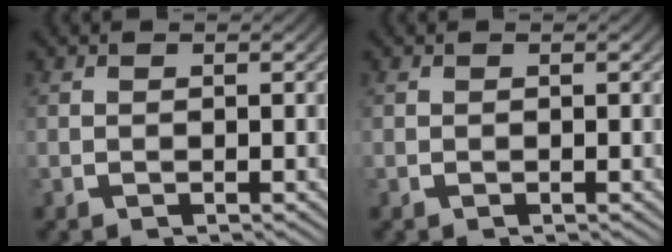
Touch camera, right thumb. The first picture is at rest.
{"total": 0.0}